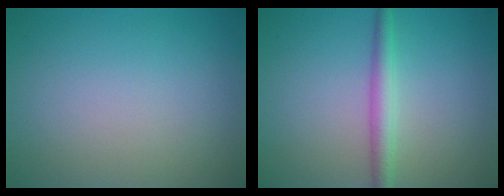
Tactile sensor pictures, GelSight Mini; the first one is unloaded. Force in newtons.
{"total": 2.5, "press": 2.5, "slide": 0.0}